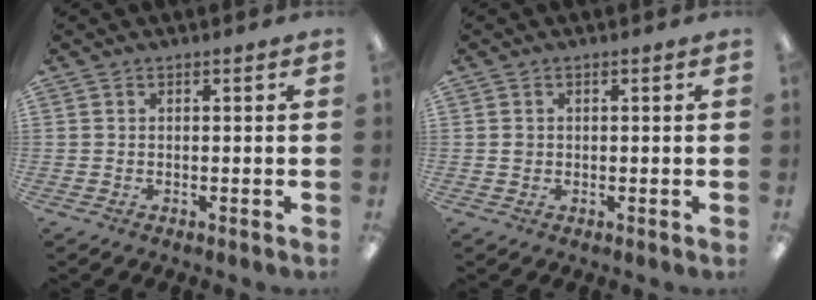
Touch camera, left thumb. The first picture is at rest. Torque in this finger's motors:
{"motor_torque": [-0.22, 0.21, 0.12, -0.13, 0.00]}